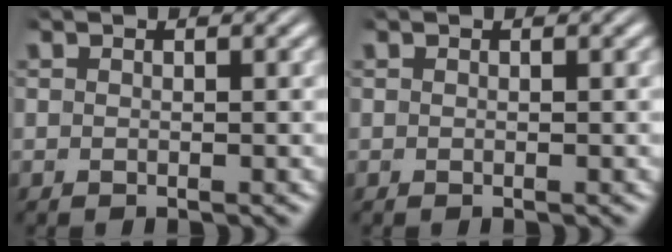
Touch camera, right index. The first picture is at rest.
{"total": 0.0}